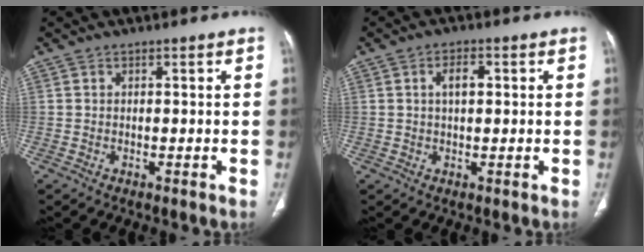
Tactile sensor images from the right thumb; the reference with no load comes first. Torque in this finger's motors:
{"motor_torque": [0.15, 1.07, 0.21, -0.11, -0.02]}